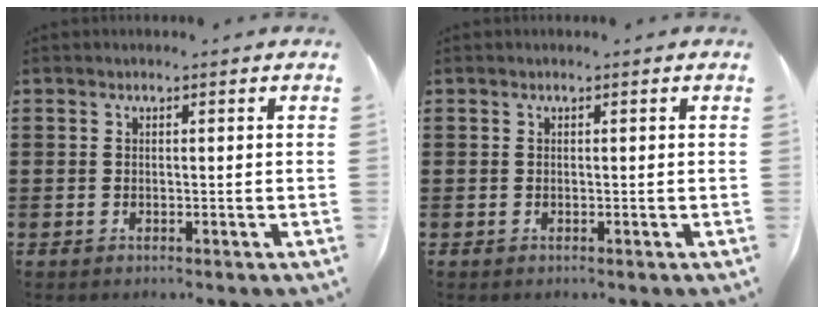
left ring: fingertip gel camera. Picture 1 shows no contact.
{"total": 0.0}